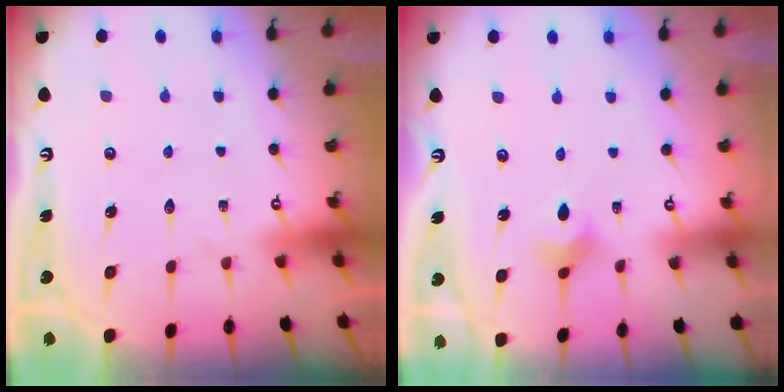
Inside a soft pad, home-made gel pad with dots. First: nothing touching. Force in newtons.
{"total": 3.9, "press": 3.9, "slide": 0.7}